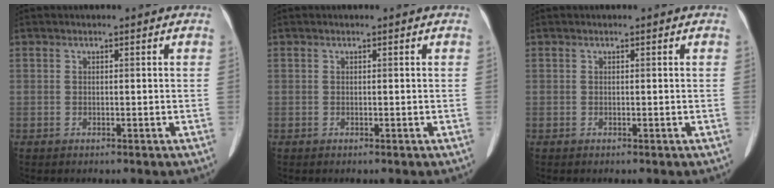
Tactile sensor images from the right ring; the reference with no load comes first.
{"total": 0.0}
{"total": 0.0}